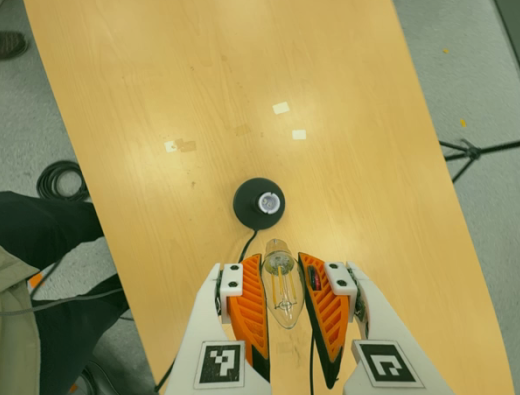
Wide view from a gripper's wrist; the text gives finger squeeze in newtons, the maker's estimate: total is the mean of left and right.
{"total": 17.1, "left": 18.2, "right": 16.0}